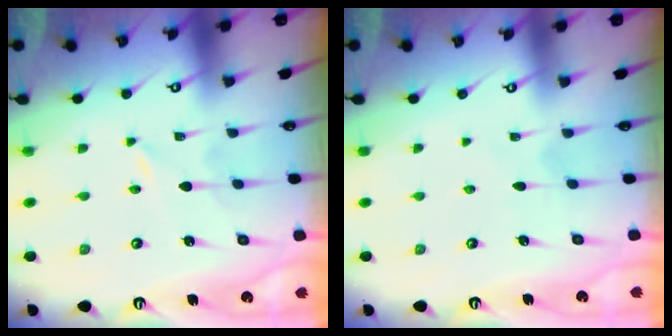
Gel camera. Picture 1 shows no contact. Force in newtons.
{"total": 3.2, "press": 3.2, "slide": 0.3}